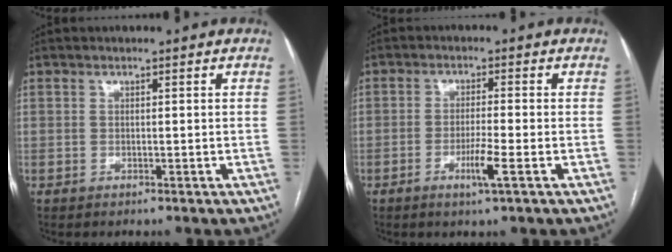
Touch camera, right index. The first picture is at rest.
{"total": 4.1, "force": [-1.8, -0.3, 3.7], "torque": [-0.071, -0.008, -0.035]}